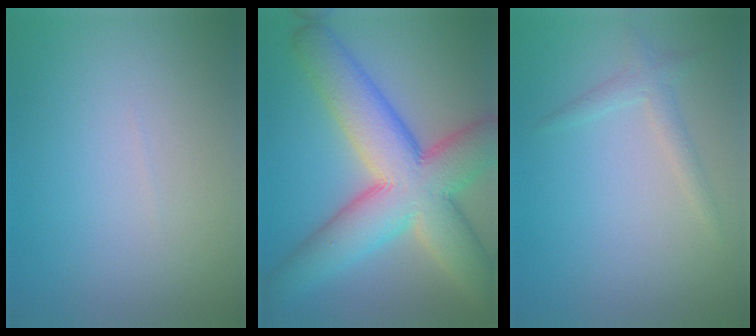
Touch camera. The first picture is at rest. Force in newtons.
{"total": 12.6, "press": 12.6, "slide": 0.7}
{"total": 1.6, "press": 1.6, "slide": 0.1}